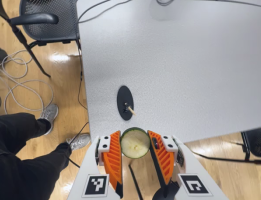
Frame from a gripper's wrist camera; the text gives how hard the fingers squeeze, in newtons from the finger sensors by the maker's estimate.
{"total": 9.3, "left": 9.3, "right": 9.4}